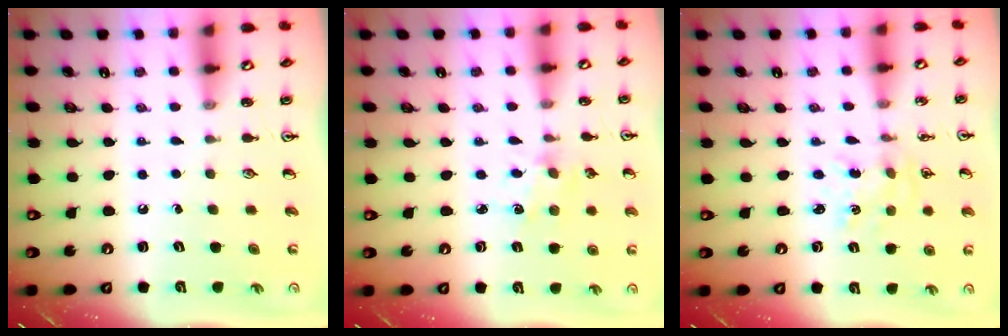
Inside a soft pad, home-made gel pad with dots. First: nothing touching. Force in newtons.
{"total": 2.6, "press": 2.6, "slide": 0.4}
{"total": 1.7, "press": 1.7, "slide": 0.3}